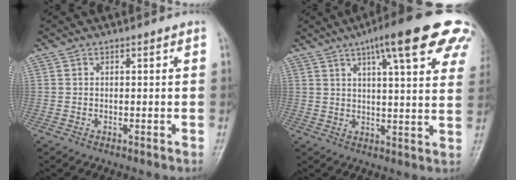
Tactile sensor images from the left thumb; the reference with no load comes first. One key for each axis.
{"total": 20.1, "fx": 11.4, "fy": 4.2, "fz": 16.0, "tx": -0.205, "ty": -0.013, "tz": 0.141}